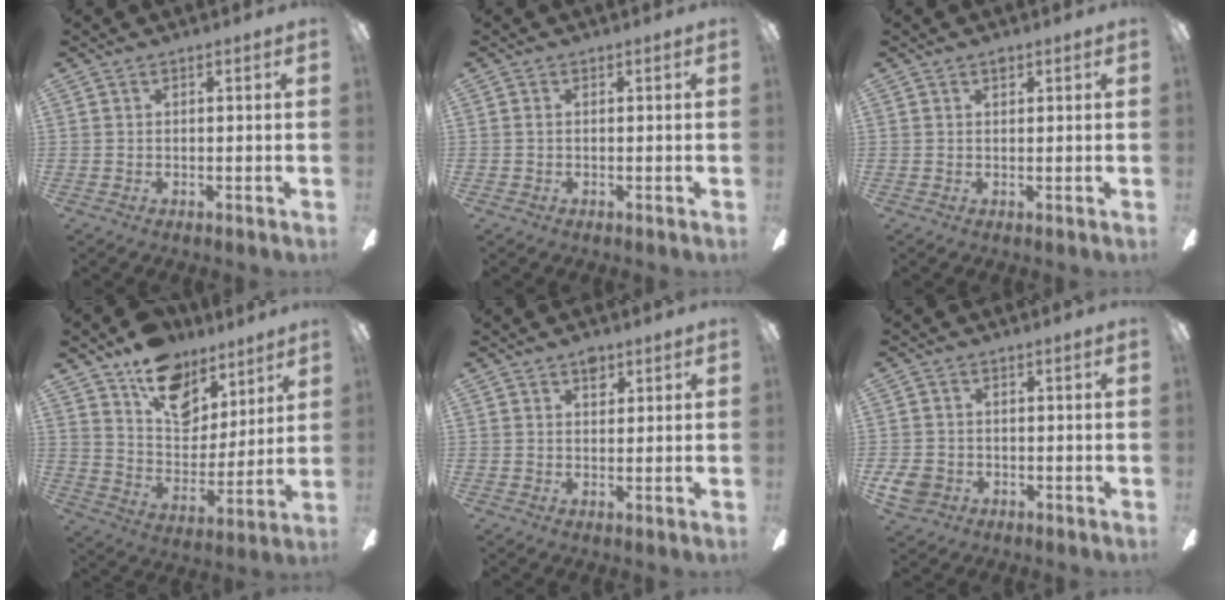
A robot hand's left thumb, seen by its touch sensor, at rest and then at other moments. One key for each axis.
{"total": 0.7, "fx": 0.0, "fy": 0.5, "fz": 0.5, "tx": -0.011, "ty": 0.005, "tz": -0.002}
{"total": 1.1, "fx": 0.8, "fy": 0.6, "fz": 0.6, "tx": -0.005, "ty": -0.002, "tz": 0.012}
{"total": 16.6, "fx": 11.3, "fy": 9.9, "fz": 7.0, "tx": -0.111, "ty": -0.066, "tz": 0.209}
{"total": 3.1, "fx": 2.0, "fy": 1.9, "fz": 1.5, "tx": -0.008, "ty": -0.006, "tz": 0.032}
{"total": 5.1, "fx": -1.8, "fy": 4.2, "fz": 2.2, "tx": -0.055, "ty": 0.013, "tz": -0.034}